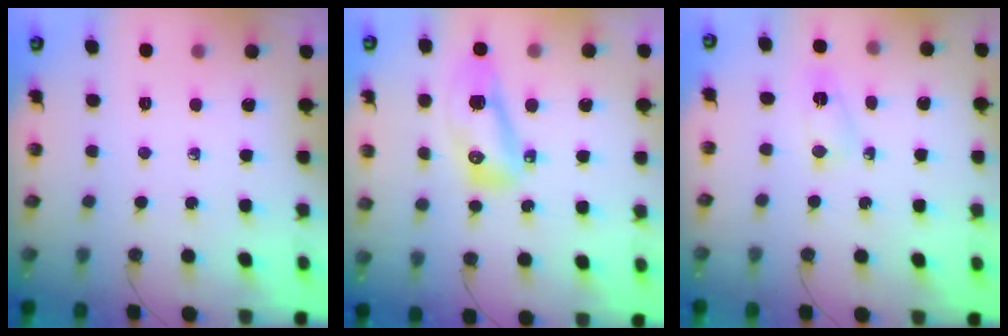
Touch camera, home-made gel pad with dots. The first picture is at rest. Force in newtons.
{"total": 12.3, "press": 11.8, "slide": 3.7}
{"total": 3.1, "press": 3.1, "slide": 0.3}